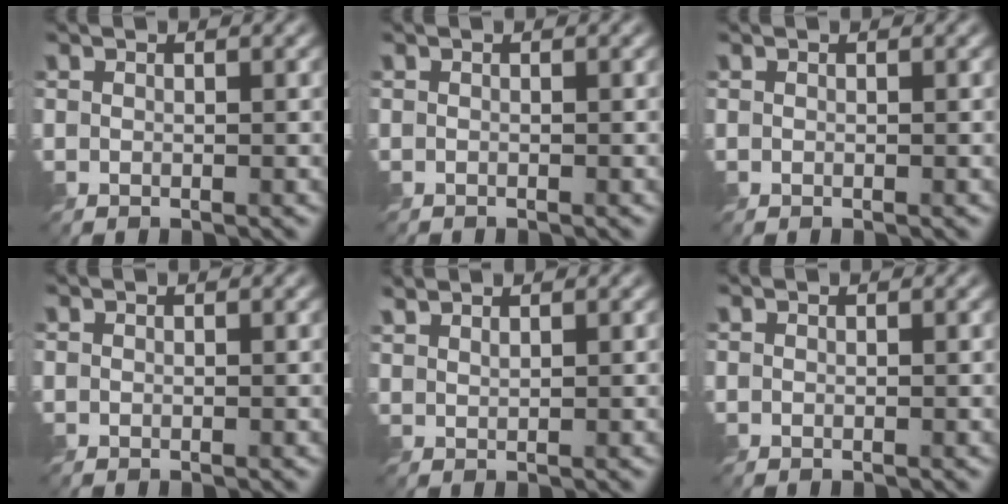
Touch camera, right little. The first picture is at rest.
{"total": 0.7, "force": [-0.7, 0.0, 0.0], "torque": [0.004, -0.005, -0.011]}
{"total": 0.0}
{"total": 0.0}
{"total": 1.4, "force": [1.2, 0.2, 0.5], "torque": [-0.010, 0.000, 0.025]}
{"total": 0.0}